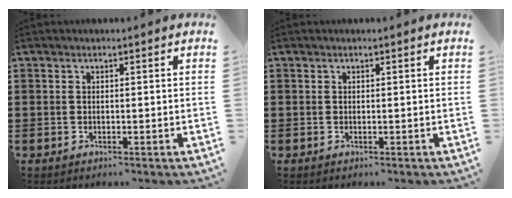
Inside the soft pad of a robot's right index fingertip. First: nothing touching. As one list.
[{"total": 0.0}]